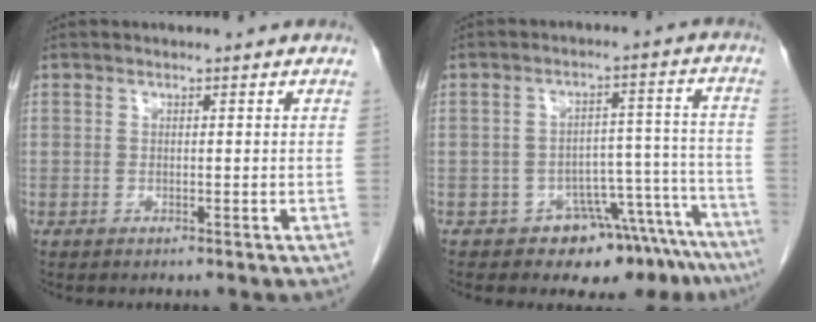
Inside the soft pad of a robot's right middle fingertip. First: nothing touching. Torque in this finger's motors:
{"motor_torque": [0.15, -0.15, 0.04, 0.02]}